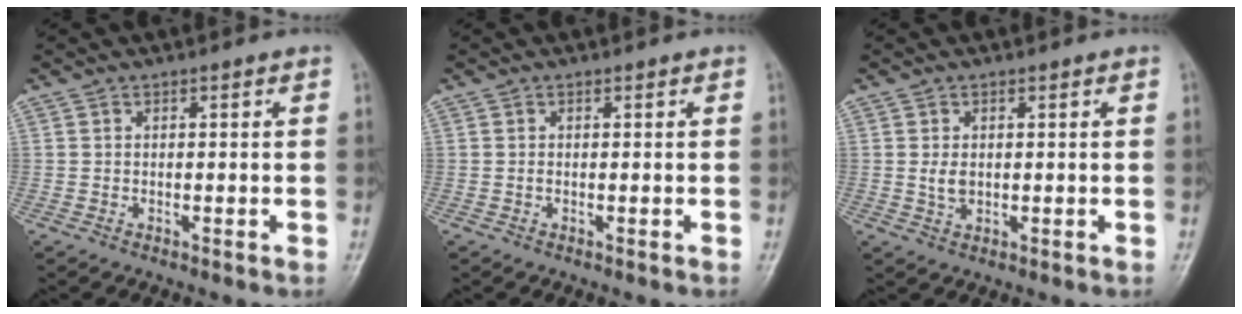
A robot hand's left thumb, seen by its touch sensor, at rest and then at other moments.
{"total": 0.0}
{"total": 2.4, "force": [0.3, 1.6, 1.7], "torque": [-0.028, -0.004, 0.009]}